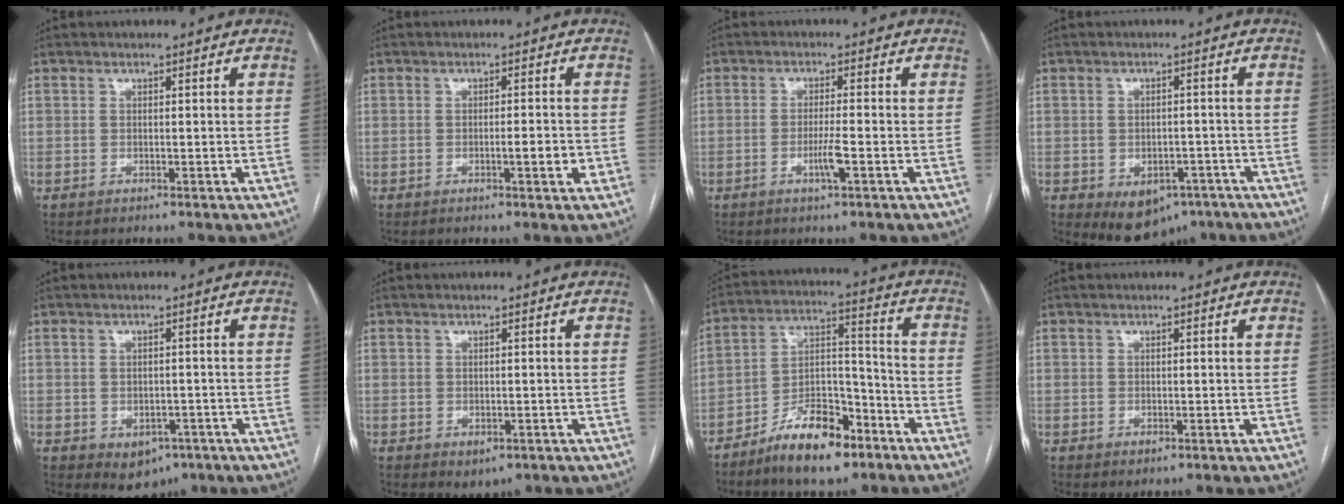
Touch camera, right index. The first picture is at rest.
{"total": 2.6, "force": [-0.8, 0.3, 2.4], "torque": [-0.038, 0.000, -0.011]}
{"total": 3.2, "force": [-1.3, -0.2, 2.9], "torque": [-0.057, -0.005, -0.026]}
{"total": 7.7, "force": [-4.4, 5.3, 3.5], "torque": [-0.043, 0.011, -0.050]}
{"total": 4.9, "force": [-2.4, 3.6, 2.3], "torque": [-0.023, 0.001, -0.020]}
{"total": 2.4, "force": [-1.1, 1.6, 1.3], "torque": [-0.011, -0.001, -0.002]}
{"total": 13.1, "force": [-8.8, 4.7, 8.5], "torque": [-0.151, 0.014, -0.155]}
{"total": 0.9, "force": [-0.4, 0.5, 0.6], "torque": [-0.005, 0.000, 0.000]}